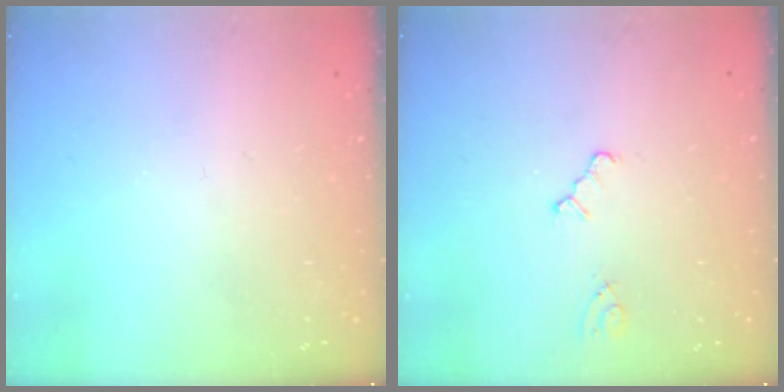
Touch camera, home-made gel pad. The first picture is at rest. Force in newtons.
{"total": 2.0, "press": 2.0, "slide": 0.3}